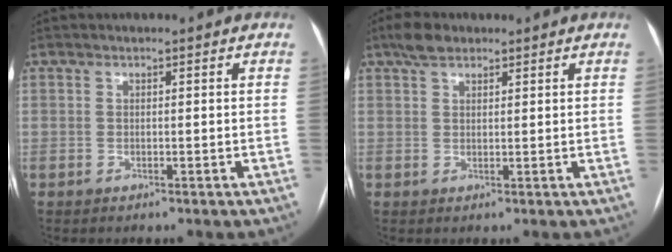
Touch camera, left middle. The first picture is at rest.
{"total": 3.4, "force": [2.5, 1.5, 1.7], "torque": [-0.038, 0.015, 0.047]}